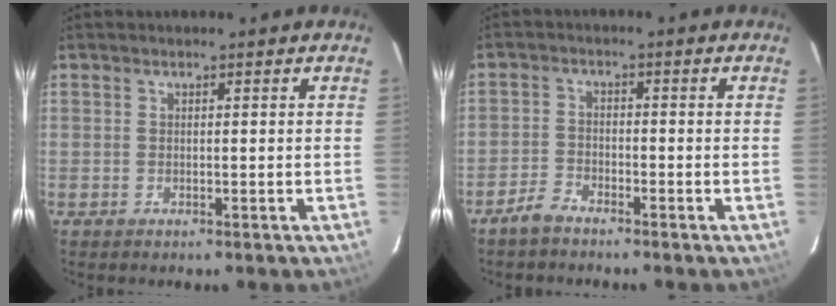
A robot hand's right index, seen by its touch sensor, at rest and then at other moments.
{"total": 3.5, "force": [-3.1, 1.2, 1.1], "torque": [-0.037, 0.006, -0.062]}